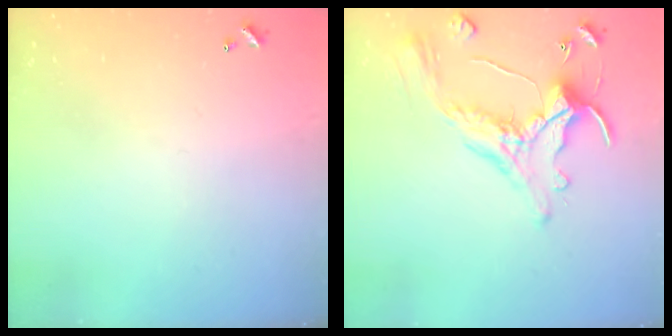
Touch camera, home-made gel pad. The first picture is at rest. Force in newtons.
{"total": 2.5, "press": 2.2, "slide": 1.2}